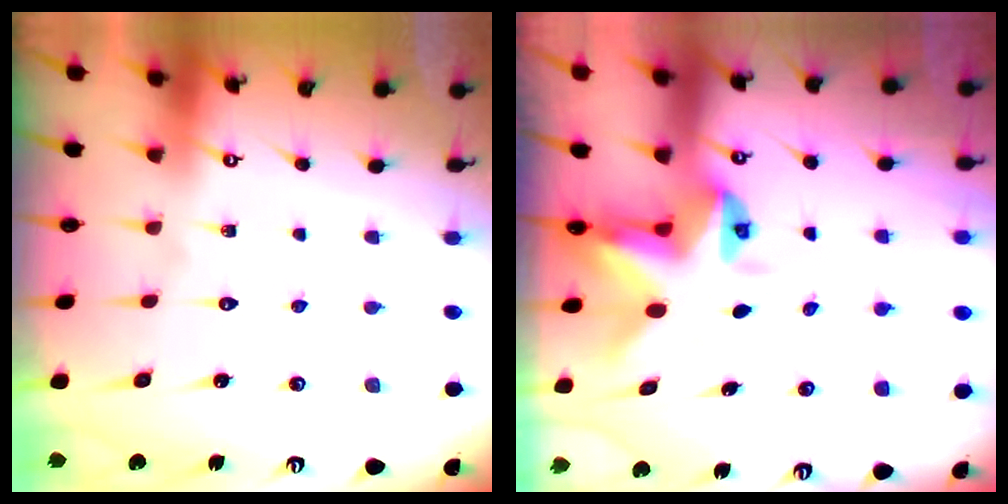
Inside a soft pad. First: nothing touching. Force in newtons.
{"total": 5.7, "press": 5.6, "slide": 0.6}